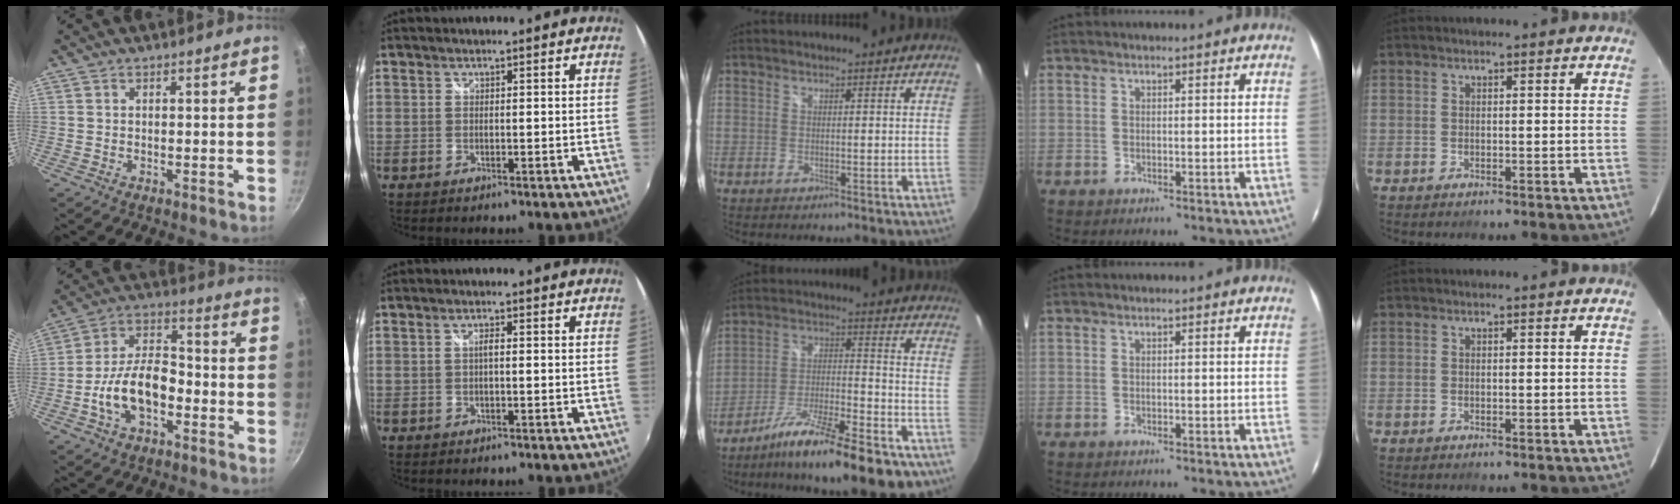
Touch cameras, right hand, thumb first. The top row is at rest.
{"thumb": {"total": 13.3, "force": [-4.4, 7.6, 10.0], "torque": [-0.155, 0.048, -0.087]}, "index": {"total": 1.3, "force": [-0.1, 0.3, 1.2], "torque": [-0.022, 0.004, -0.004]}, "middle": {"total": 19.3, "force": [-14.6, 3.6, 12.1], "torque": [-0.202, -0.029, -0.225]}}